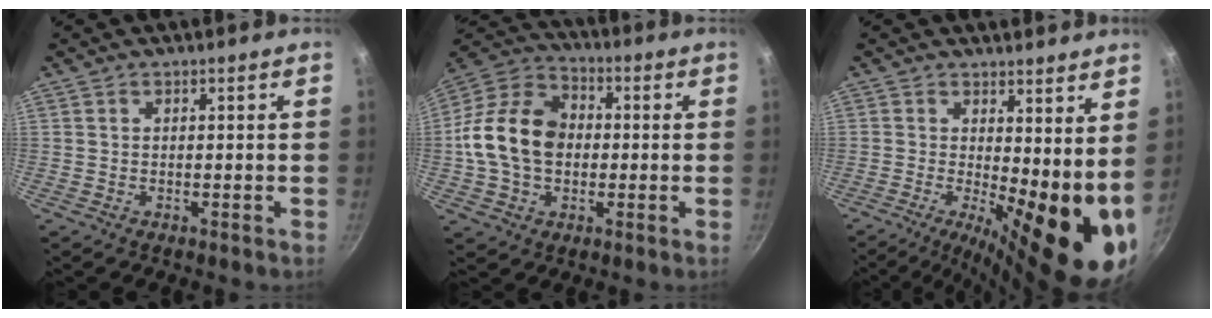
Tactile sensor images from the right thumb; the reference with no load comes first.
{"total": 16.4, "force": [-0.4, 12.1, 11.0], "torque": [-0.176, 0.032, -0.024]}
{"total": 15.9, "force": [-0.3, 5.6, 14.9], "torque": [-0.180, -0.020, 0.003]}